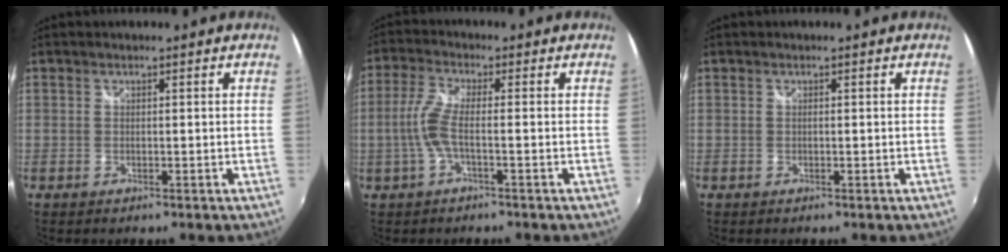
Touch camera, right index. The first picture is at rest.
{"total": 5.6, "force": [-1.5, 0.7, 5.3], "torque": [-0.125, 0.000, -0.027]}
{"total": 0.0}